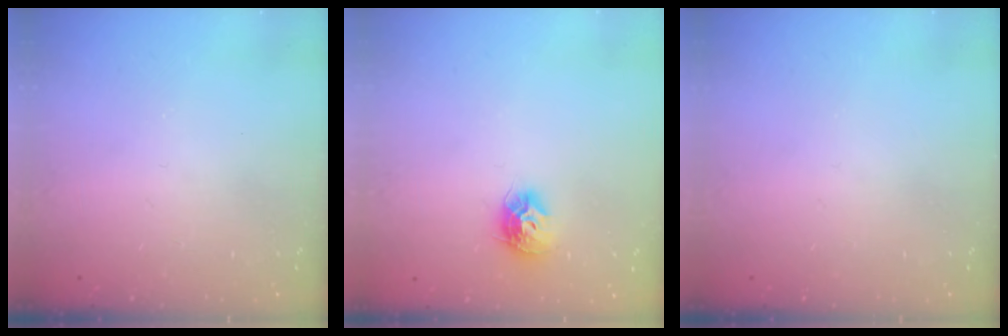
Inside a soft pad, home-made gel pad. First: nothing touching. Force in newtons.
{"total": 9.3, "press": 9.3, "slide": 0.3}
{"total": 0.0}